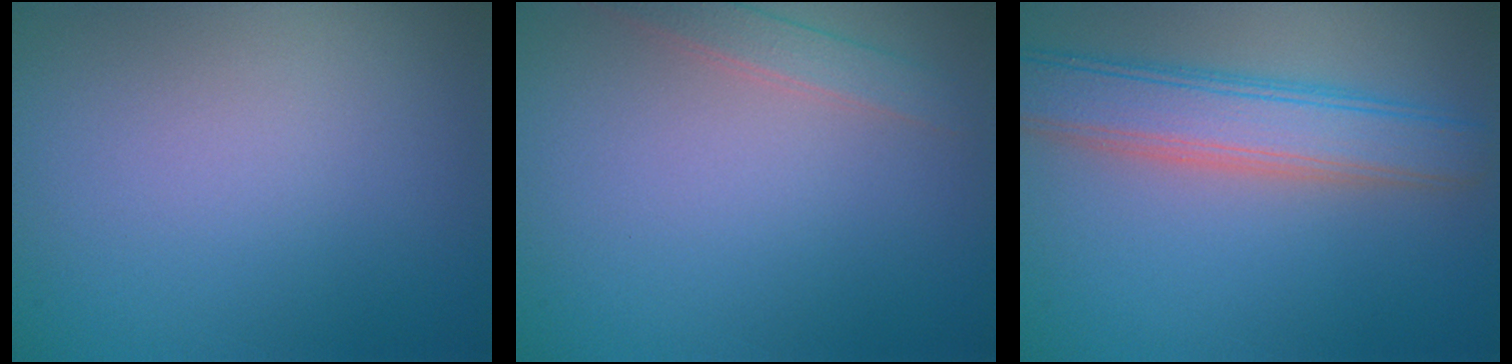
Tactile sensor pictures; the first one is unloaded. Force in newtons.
{"total": 1.8, "press": 1.8, "slide": 0.1}
{"total": 5.6, "press": 5.6, "slide": 0.5}